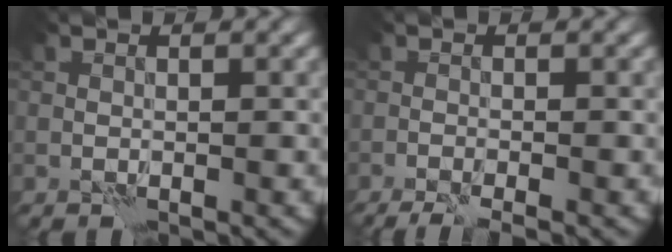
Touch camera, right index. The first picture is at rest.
{"total": 3.5, "force": [-2.7, 0.4, 2.2], "torque": [-0.048, -0.010, -0.048]}